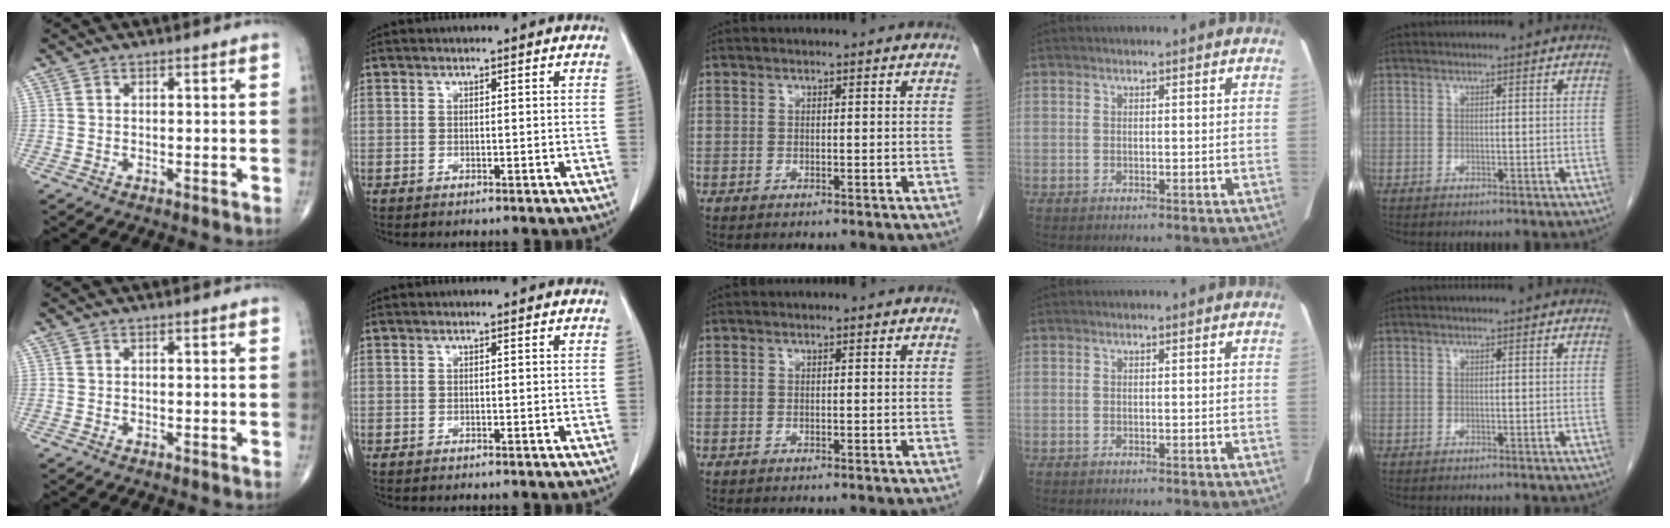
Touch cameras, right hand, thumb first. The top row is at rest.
{}